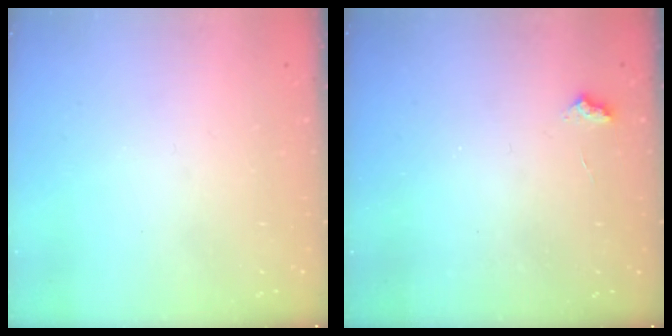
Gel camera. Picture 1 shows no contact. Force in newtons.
{"total": 3.0, "press": 2.9, "slide": 0.5}